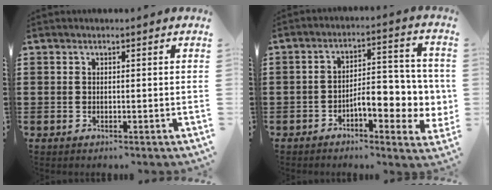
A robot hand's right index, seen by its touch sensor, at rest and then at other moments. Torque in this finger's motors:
{"motor_torque": [1.22, 0.02, 0.41, 0.14]}